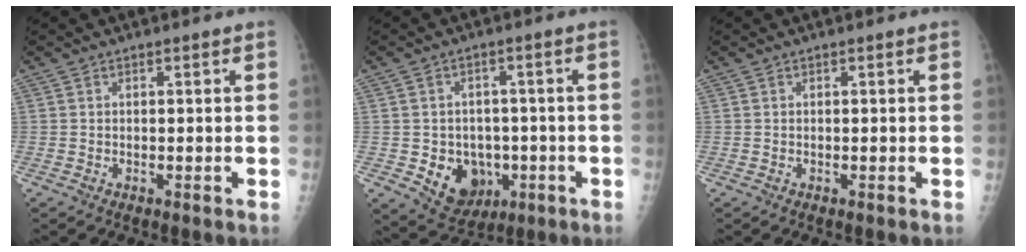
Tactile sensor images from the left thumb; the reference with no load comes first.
{"total": 9.6, "force": [-2.5, 7.8, 4.9], "torque": [-0.041, 0.011, -0.022]}
{"total": 0.0}